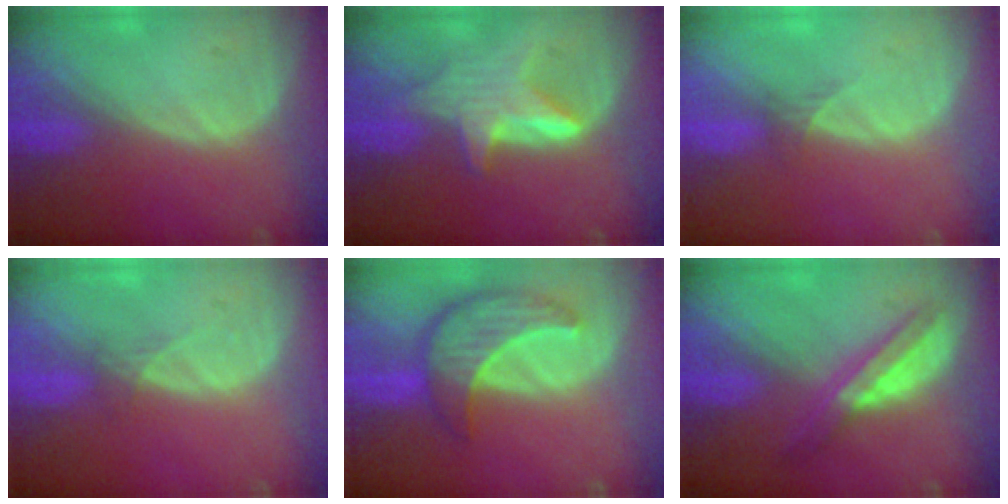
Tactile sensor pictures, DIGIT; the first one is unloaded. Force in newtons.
{"total": 6.3, "press": 6.2, "slide": 0.7}
{"total": 1.3, "press": 1.0, "slide": 0.8}
{"total": 1.1, "press": 1.1, "slide": 0.2}
{"total": 8.6, "press": 7.8, "slide": 3.6}
{"total": 5.7, "press": 5.3, "slide": 1.9}